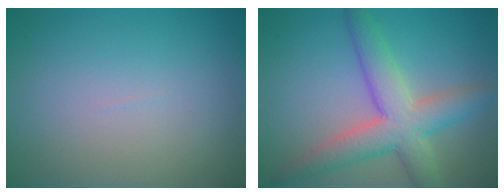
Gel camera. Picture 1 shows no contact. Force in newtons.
{"total": 6.3, "press": 6.3, "slide": 0.4}